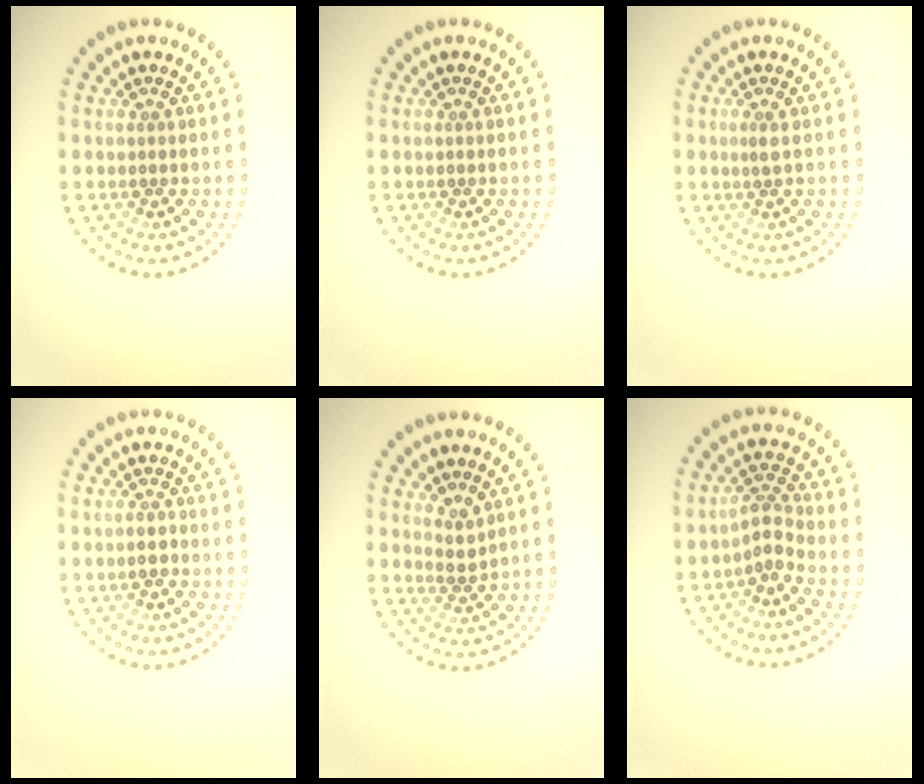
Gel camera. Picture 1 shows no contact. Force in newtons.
{"total": 0.0}
{"total": 0.9, "press": 0.5, "slide": 0.7}
{"total": 1.2, "press": 1.0, "slide": 0.6}
{"total": 1.4, "press": 0.9, "slide": 1.0}
{"total": 2.1, "press": 1.4, "slide": 1.5}